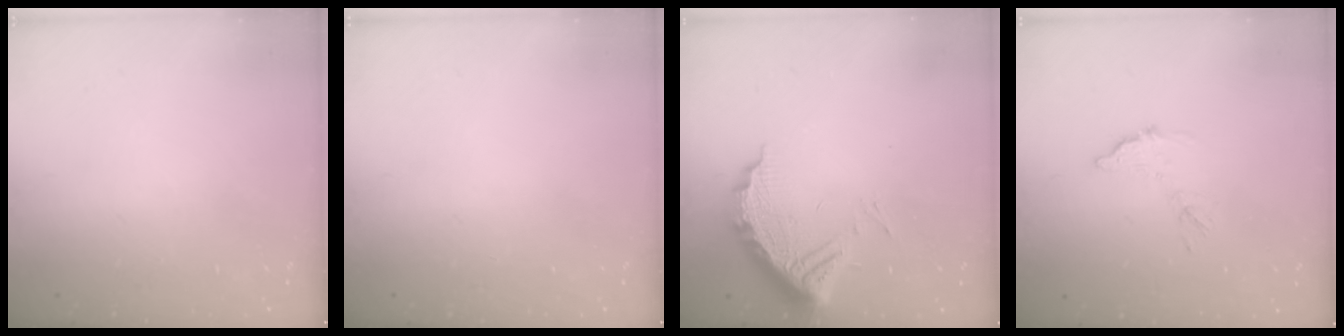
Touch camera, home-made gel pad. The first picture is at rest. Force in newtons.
{"total": 0.0}
{"total": 11.0, "press": 11.0, "slide": 1.0}
{"total": 7.9, "press": 7.9, "slide": 0.3}